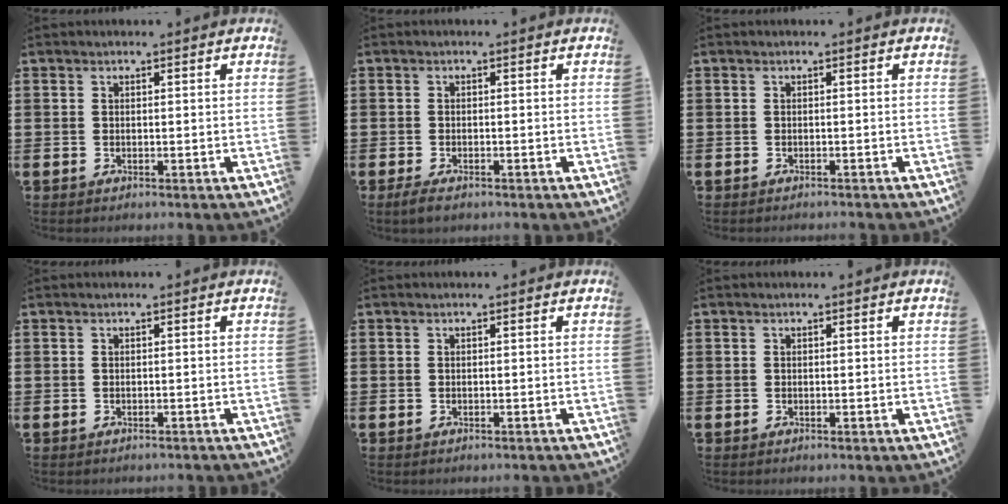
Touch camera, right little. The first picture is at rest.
{"total": 1.3, "force": [-0.6, 0.6, 1.1], "torque": [-0.021, 0.000, -0.012]}
{"total": 0.0}
{"total": 0.0}
{"total": 0.0}
{"total": 0.0}